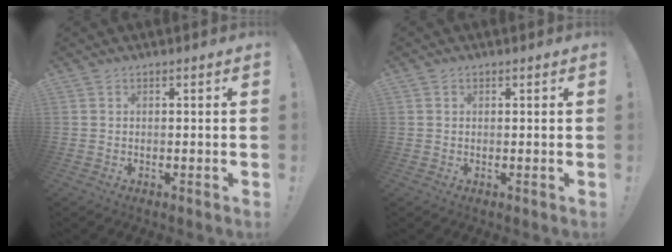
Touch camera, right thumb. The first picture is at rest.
{"total": 0.6, "force": [0.3, 0.5, 0.0], "torque": [0.006, 0.000, 0.004]}